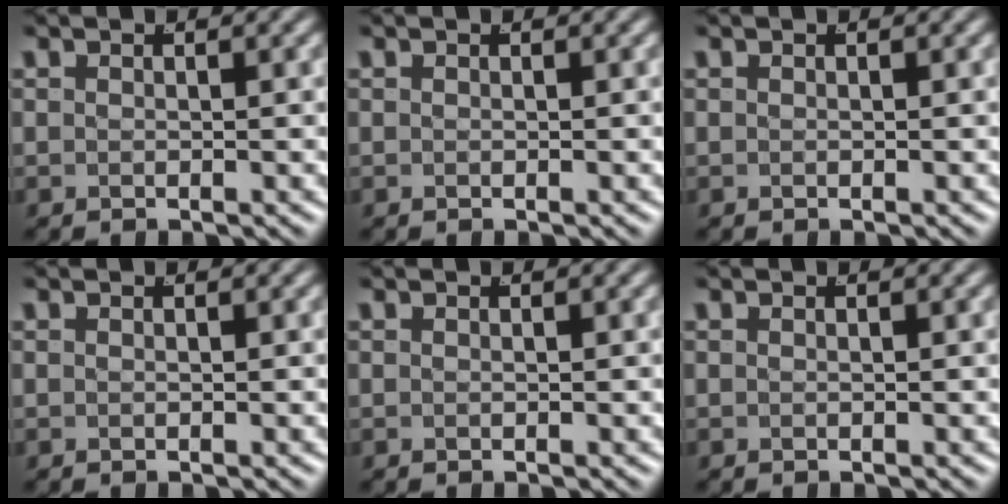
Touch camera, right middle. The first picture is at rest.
{"total": 0.0}
{"total": 0.0}
{"total": 0.0}
{"total": 0.0}
{"total": 0.0}